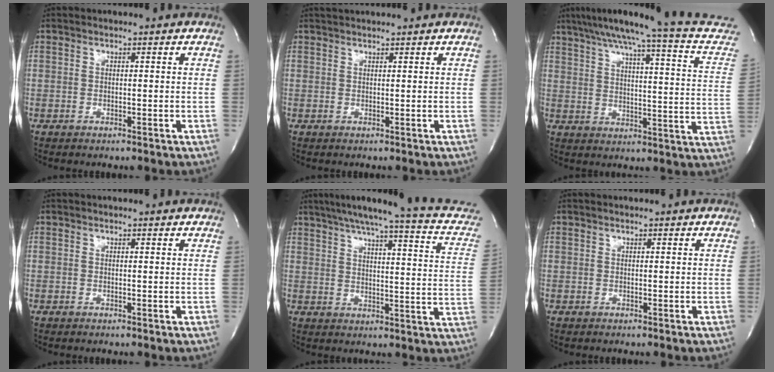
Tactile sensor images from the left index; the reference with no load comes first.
{"total": 3.1, "force": [2.9, 0.0, 1.1], "torque": [-0.014, 0.025, 0.043]}
{"total": 21.9, "force": [19.8, -1.0, 9.3], "torque": [-0.139, -0.066, 0.242]}
{"total": 1.6, "force": [1.6, 0.0, 0.2], "torque": [-0.011, -0.004, 0.010]}
{"total": 20.8, "force": [17.8, 1.7, 10.6], "torque": [-0.145, -0.031, 0.205]}
{"total": 1.1, "force": [1.1, 0.0, 0.3], "torque": [-0.010, 0.002, 0.012]}